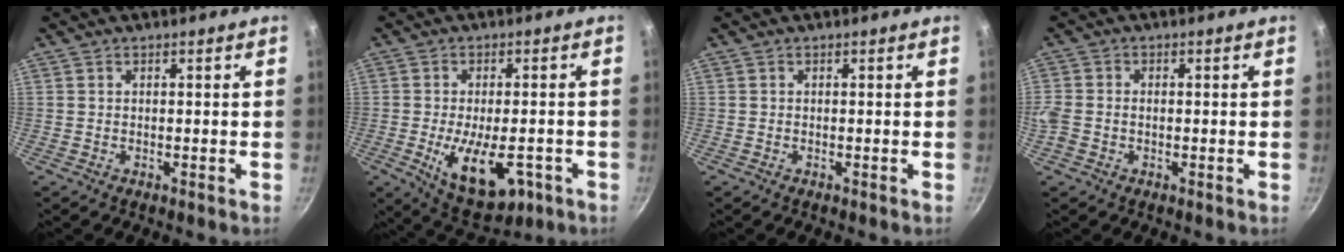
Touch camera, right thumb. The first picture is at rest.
{"total": 12.6, "force": [-4.1, 6.0, 10.3], "torque": [-0.132, 0.005, -0.048]}
{"total": 0.0}
{"total": 4.0, "force": [-1.2, 3.0, 2.3], "torque": [-0.055, 0.002, -0.031]}